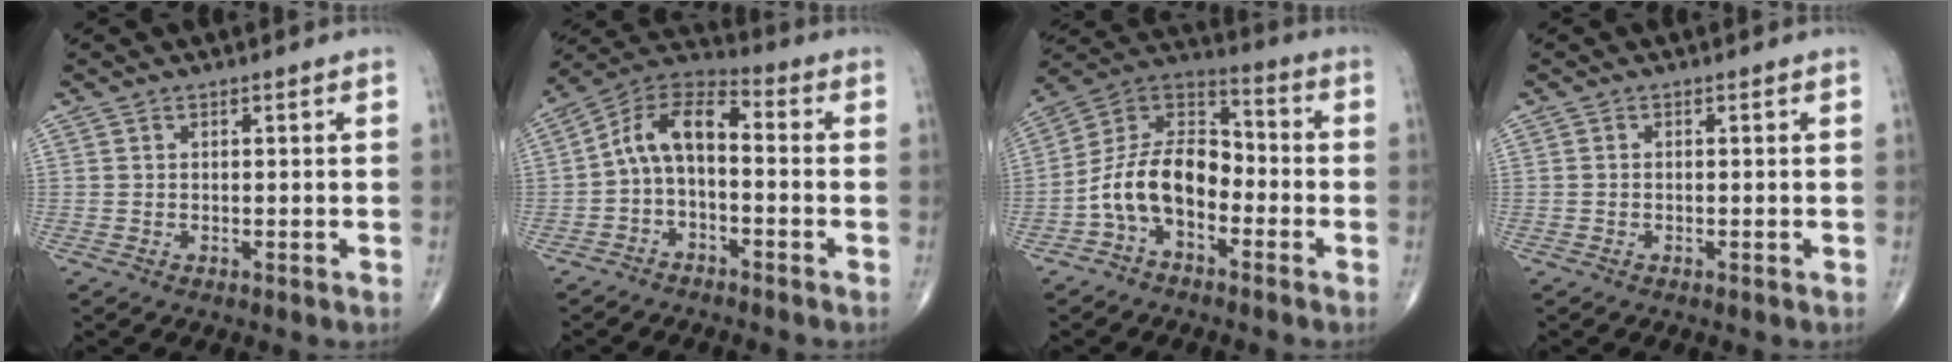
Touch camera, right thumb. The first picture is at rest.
{"total": 9.8, "force": [-1.4, 5.4, 8.1], "torque": [-0.139, 0.053, -0.040]}
{"total": 13.7, "force": [-4.4, 8.1, 10.1], "torque": [-0.171, 0.066, -0.094]}
{"total": 0.0}